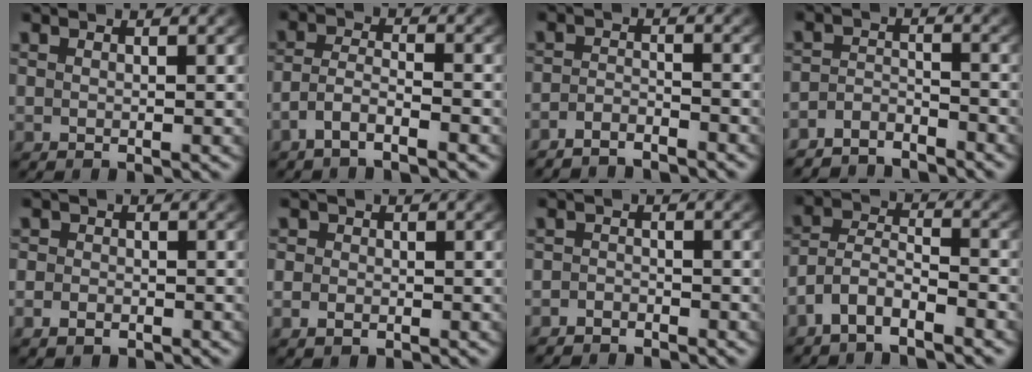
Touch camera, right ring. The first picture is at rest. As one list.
[{"total": 3.4, "force": [-2.5, 1.6, 1.7], "torque": [-0.042, -0.013, -0.044]}, {"total": 3.9, "force": [-3.7, 1.1, 0.3], "torque": [-0.012, -0.018, -0.058]}, {"total": 4.4, "force": [-4.0, 1.7, 0.9], "torque": [-0.014, -0.017, -0.068]}, {"total": 2.1, "force": [-1.2, 1.7, 0.3], "torque": [-0.011, -0.011, -0.018]}, {"total": 2.1, "force": [-0.7, 1.9, 0.5], "torque": [-0.018, -0.009, -0.011]}, {"total": 2.4, "force": [-2.2, 0.9, -0.4], "torque": [0.004, -0.017, -0.034]}, {"total": 6.1, "force": [-3.1, 4.8, 2.2], "torque": [-0.062, -0.022, -0.061]}]